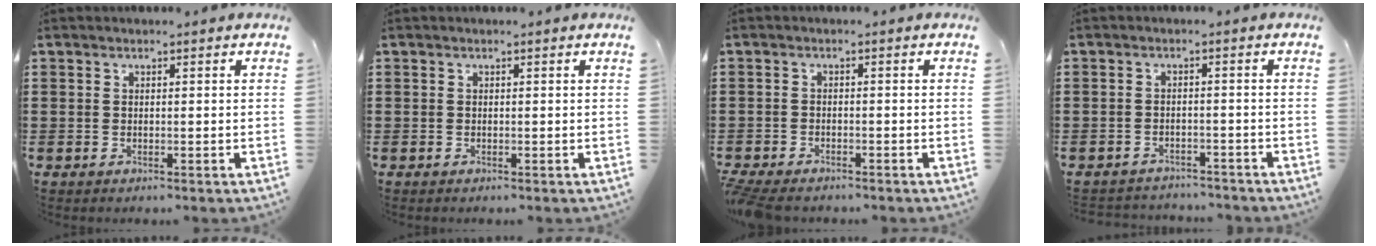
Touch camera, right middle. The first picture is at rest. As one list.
[{"total": 0.0}, {"total": 2.2, "force": [-2.1, 0.4, 0.4], "torque": [-0.025, -0.003, -0.049]}, {"total": 1.9, "force": [-1.8, 0.2, -0.4], "torque": [0.001, -0.002, -0.041]}]